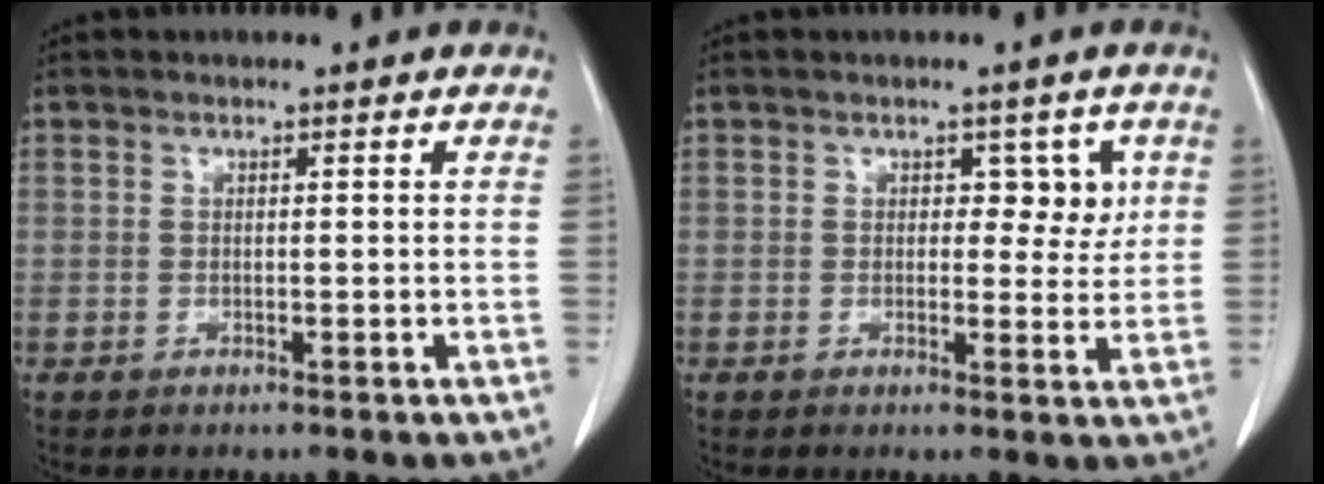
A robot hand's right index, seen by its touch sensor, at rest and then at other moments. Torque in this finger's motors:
{"motor_torque": [0.25, 0.25, 0.07, 0.02]}